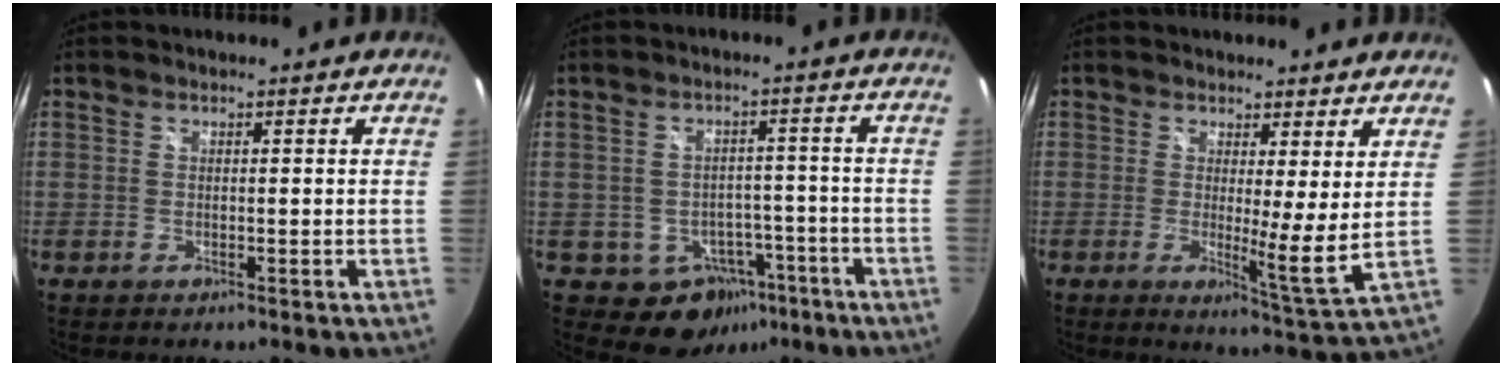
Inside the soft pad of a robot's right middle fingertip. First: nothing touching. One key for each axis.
{"total": 8.5, "fx": -4.5, "fy": 6.8, "fz": 2.4, "tx": -0.046, "ty": 0.023, "tz": -0.034}
{"total": 6.7, "fx": 2.2, "fy": -0.1, "fz": 6.3, "tx": -0.093, "ty": -0.018, "tz": 0.030}